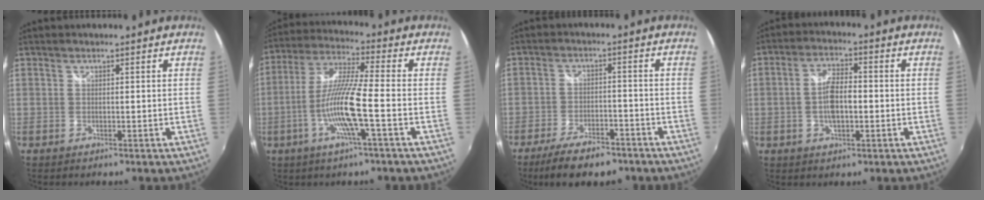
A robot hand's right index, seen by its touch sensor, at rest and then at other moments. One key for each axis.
{"total": 12.0, "fx": -4.0, "fy": 0.0, "fz": 11.3, "tx": -0.225, "ty": -0.004, "tz": -0.078}
{"total": 11.5, "fx": -8.9, "fy": 3.9, "fz": 6.2, "tx": -0.140, "ty": -0.016, "tz": -0.144}
{"total": 6.7, "fx": -1.1, "fy": 2.7, "fz": 6.1, "tx": -0.116, "ty": 0.006, "tz": -0.017}